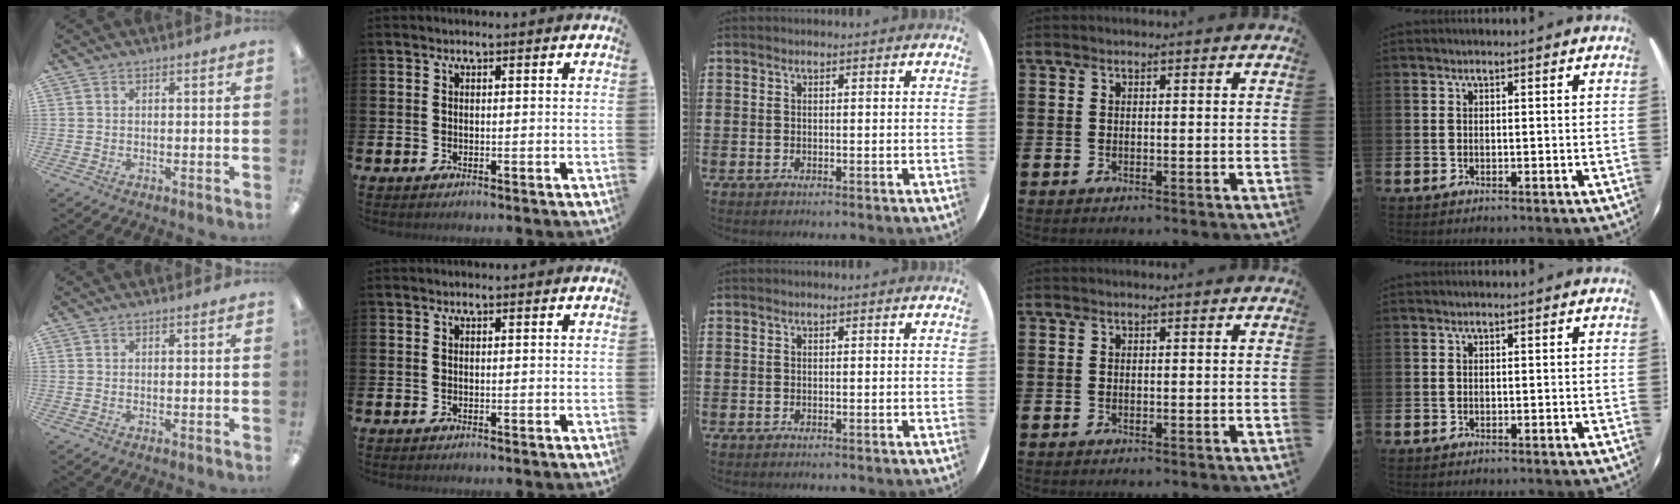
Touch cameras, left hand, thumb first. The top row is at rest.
{}